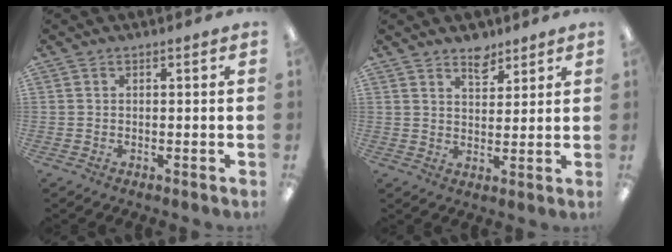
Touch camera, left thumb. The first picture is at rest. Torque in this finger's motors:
{"motor_torque": [0.00, 0.01, -0.36, -0.24, 0.05]}